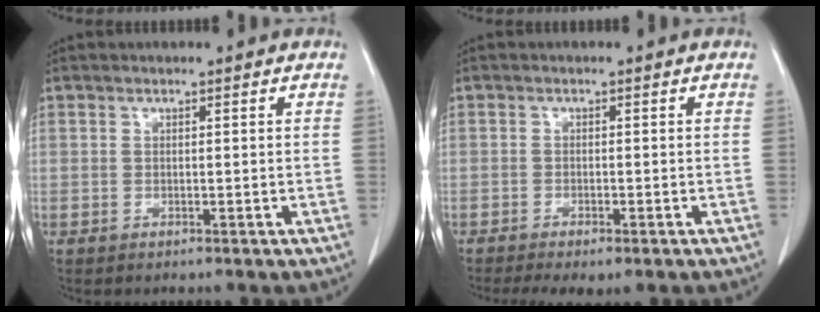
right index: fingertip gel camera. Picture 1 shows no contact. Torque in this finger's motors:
{"motor_torque": [0.99, -0.94, 0.19, 0.06]}